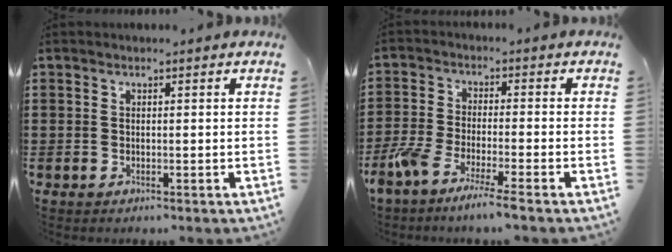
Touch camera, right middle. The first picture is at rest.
{"total": 5.4, "force": [-4.5, -0.1, 3.0], "torque": [-0.077, -0.019, -0.089]}